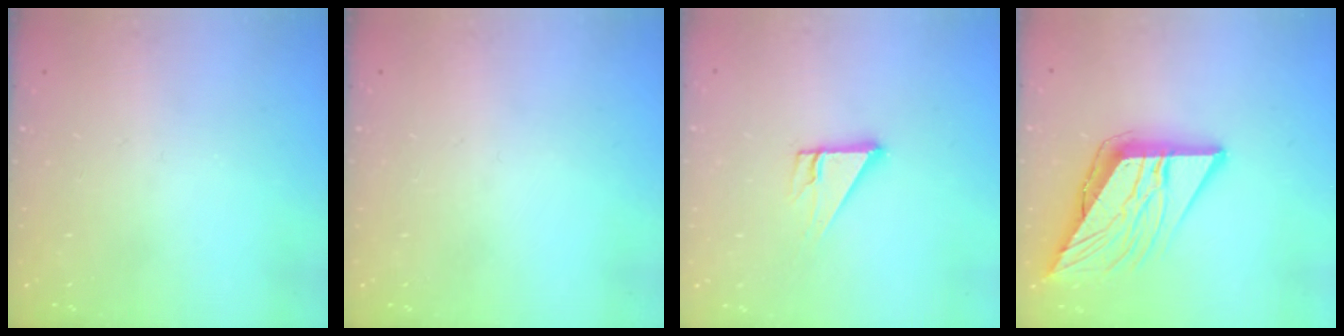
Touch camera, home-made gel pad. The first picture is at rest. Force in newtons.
{"total": 0.0}
{"total": 5.1, "press": 5.0, "slide": 0.4}
{"total": 12.2, "press": 12.1, "slide": 1.4}